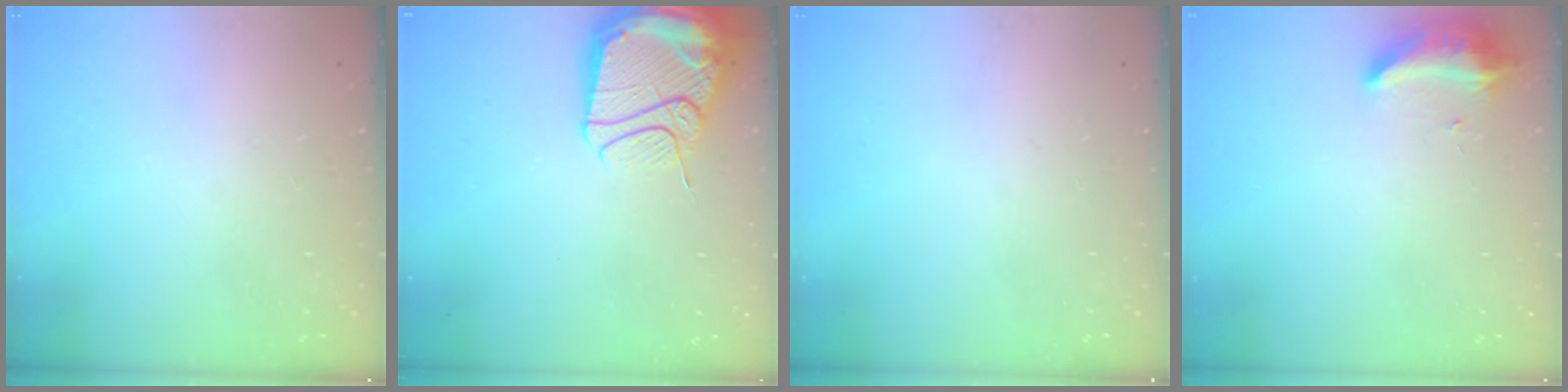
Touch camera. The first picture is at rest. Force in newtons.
{"total": 17.2, "press": 17.1, "slide": 1.5}
{"total": 0.0}
{"total": 9.2, "press": 9.2, "slide": 0.6}